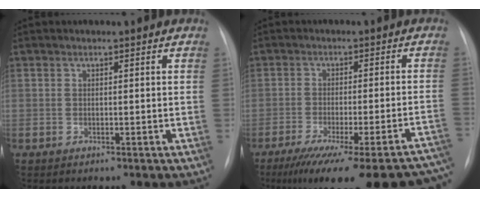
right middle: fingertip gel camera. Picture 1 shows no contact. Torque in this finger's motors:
{"motor_torque": [1.11, -1.03, 0.33, 0.10]}